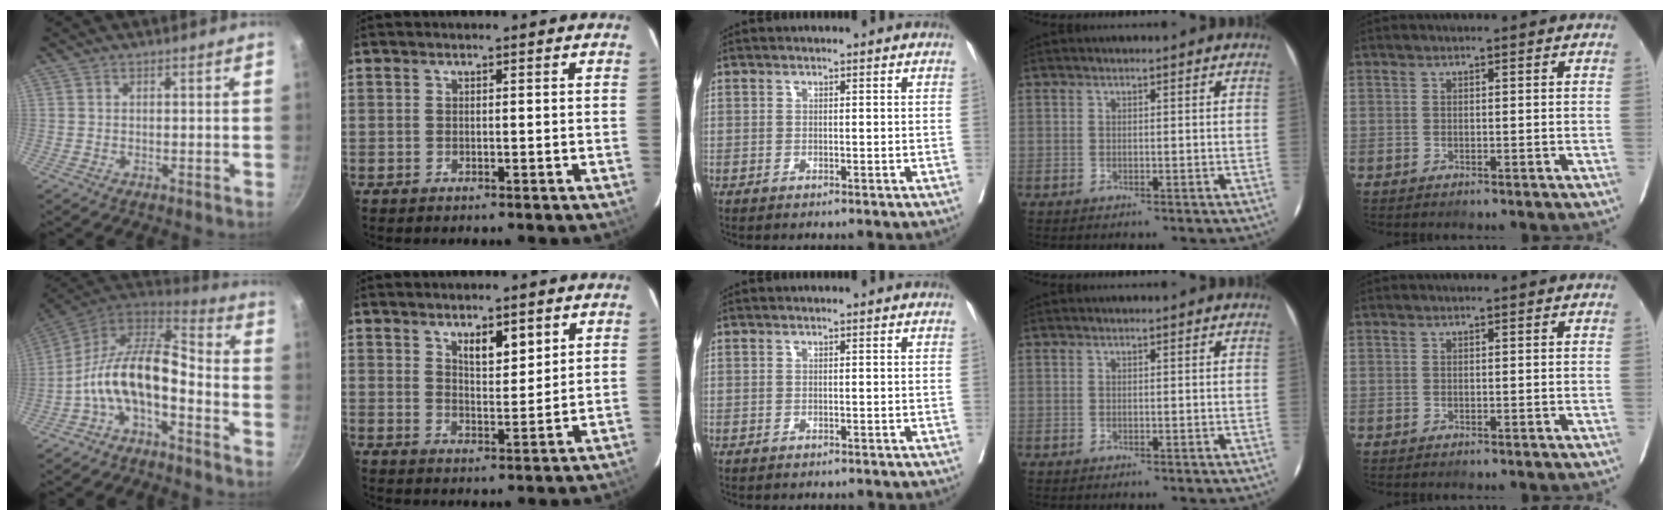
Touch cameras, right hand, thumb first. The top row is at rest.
{"thumb": {"total": 14.1, "force": [-5.1, 6.4, 11.4], "torque": [-0.192, 0.091, -0.100]}, "index": {"total": 5.0, "force": [2.9, 1.6, 3.7], "torque": [-0.064, -0.002, 0.052]}, "middle": {"total": 3.5, "force": [-3.2, 0.7, 1.2], "torque": [-0.017, -0.003, -0.039]}}